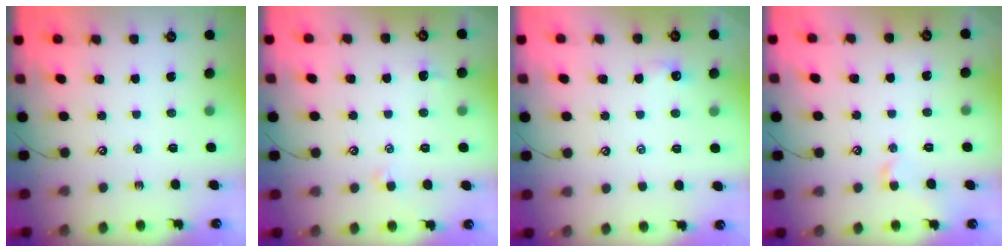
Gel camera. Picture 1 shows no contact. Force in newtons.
{"total": 0.6, "press": 0.4, "slide": 0.4}
{"total": 2.5, "press": 2.4, "slide": 0.4}
{"total": 0.6, "press": 0.1, "slide": 0.5}